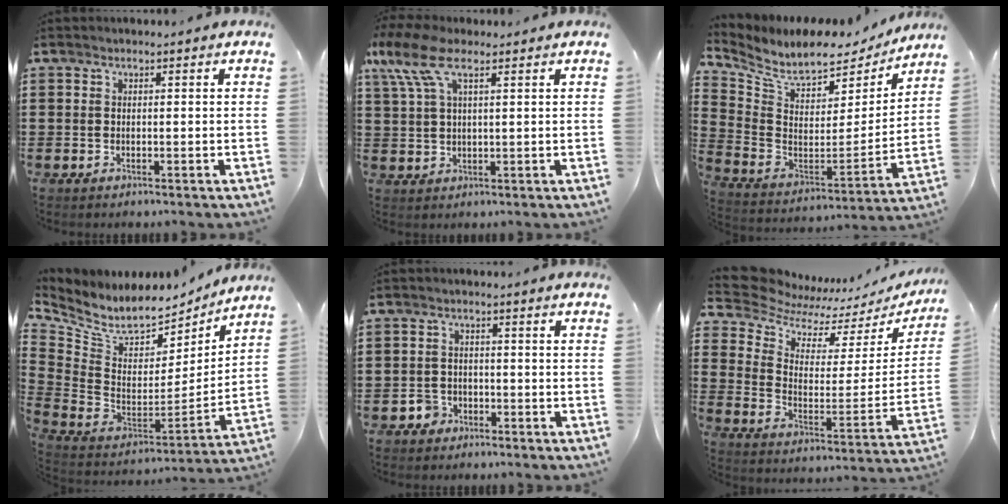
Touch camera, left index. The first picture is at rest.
{"total": 7.8, "force": [4.1, 3.1, 5.8], "torque": [-0.146, -0.001, 0.070]}
{"total": 7.5, "force": [6.5, 2.5, 2.9], "torque": [-0.094, -0.050, 0.112]}
{"total": 6.9, "force": [5.6, 3.1, 2.4], "torque": [-0.084, -0.050, 0.099]}
{"total": 2.7, "force": [-2.0, 1.7, 0.3], "torque": [-0.012, 0.002, -0.042]}
{"total": 7.6, "force": [6.9, 2.5, 1.8], "torque": [-0.069, -0.058, 0.120]}